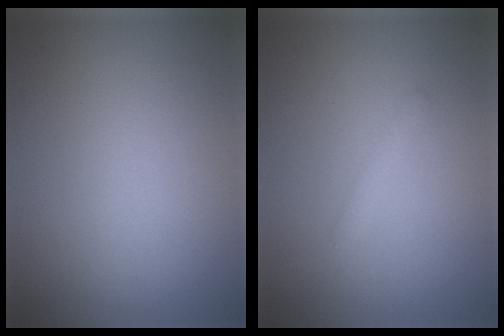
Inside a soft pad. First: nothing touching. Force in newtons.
{"total": 0.9, "press": 0.9, "slide": 0.0}